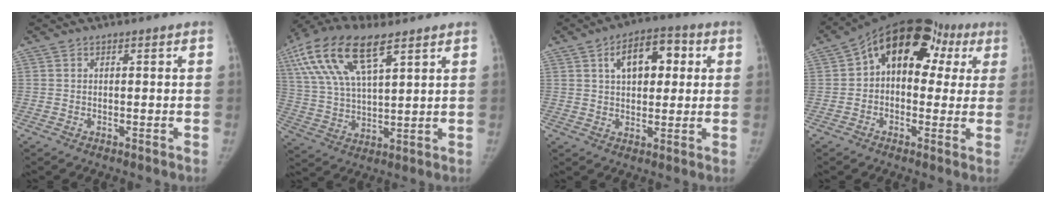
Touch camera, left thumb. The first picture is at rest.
{"total": 18.6, "force": [9.6, 7.7, 14.0], "torque": [-0.287, -0.003, 0.183]}
{"total": 10.8, "force": [3.3, 6.3, 8.2], "torque": [-0.092, 0.010, 0.044]}
{"total": 17.6, "force": [5.3, 11.6, 12.2], "torque": [-0.120, 0.042, 0.065]}